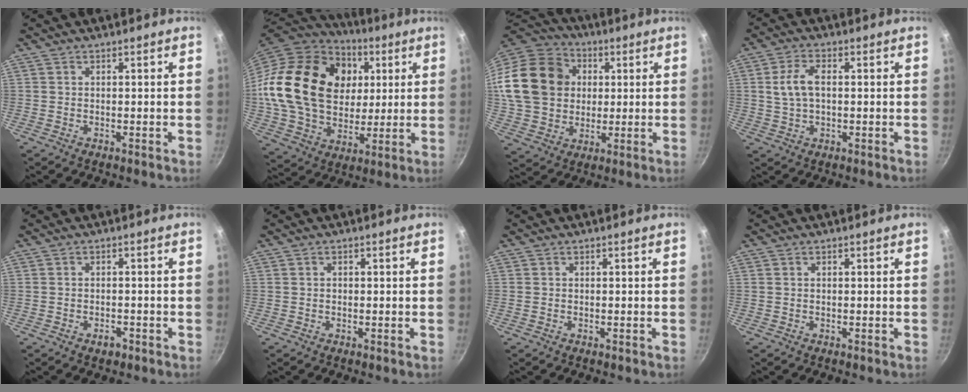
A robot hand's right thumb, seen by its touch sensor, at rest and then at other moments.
{"total": 26.7, "force": [6.3, 19.7, 16.9], "torque": [-0.279, 0.002, 0.117]}
{"total": 22.7, "force": [3.7, 18.7, 12.5], "torque": [-0.230, 0.031, 0.068]}
{"total": 6.2, "force": [0.6, 3.6, 5.1], "torque": [-0.098, 0.013, 0.011]}
{"total": 2.1, "force": [-1.3, 1.2, 1.1], "torque": [-0.013, 0.012, -0.017]}
{"total": 0.7, "force": [0.1, 0.6, 0.4], "torque": [-0.004, 0.004, 0.001]}
{"total": 0.0}
{"total": 0.0}